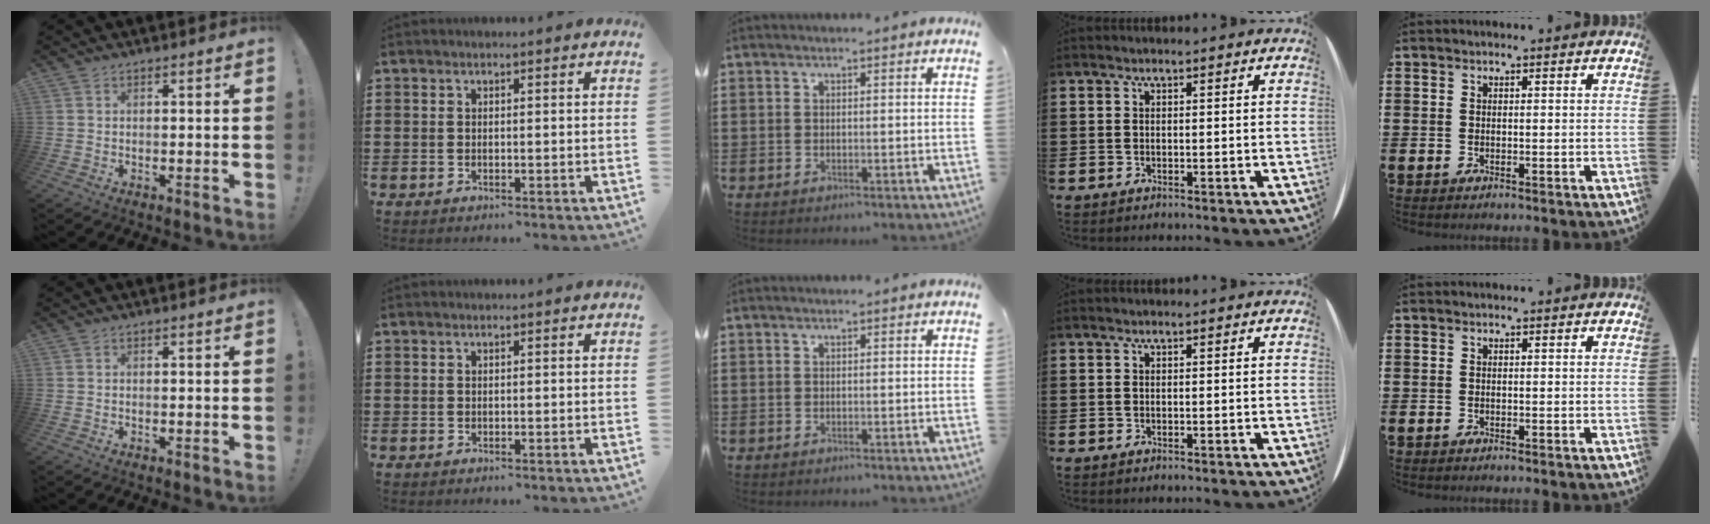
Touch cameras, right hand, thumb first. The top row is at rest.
{}